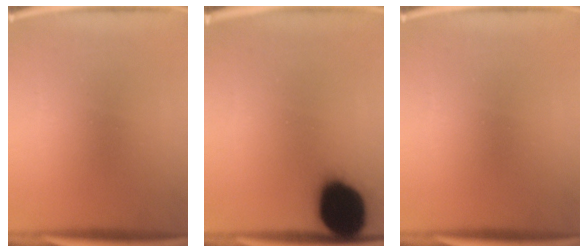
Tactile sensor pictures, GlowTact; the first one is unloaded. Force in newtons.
{"total": 19.9}
{"total": 0.0}